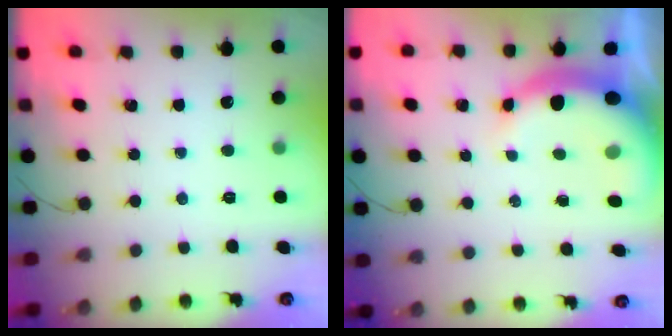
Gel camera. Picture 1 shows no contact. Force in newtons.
{"total": 8.6, "press": 8.5, "slide": 1.6}